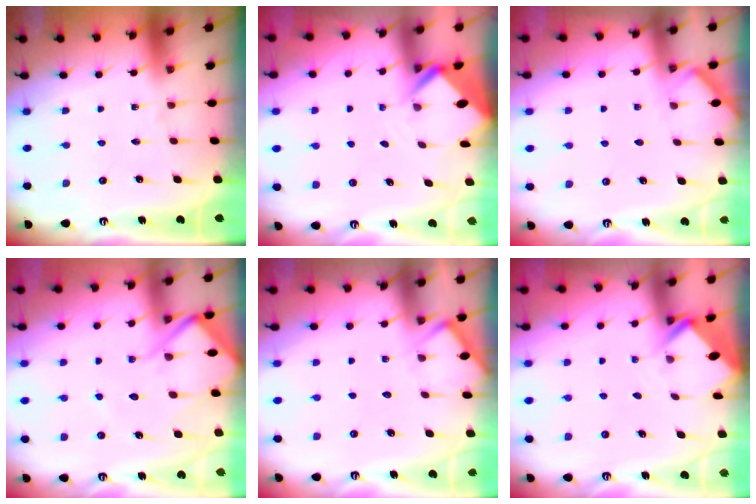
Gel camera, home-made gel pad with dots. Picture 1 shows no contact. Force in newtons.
{"total": 3.1, "press": 3.1, "slide": 0.2}
{"total": 3.0, "press": 2.9, "slide": 0.3}
{"total": 9.3, "press": 9.2, "slide": 1.0}
{"total": 5.4, "press": 5.4, "slide": 0.6}
{"total": 2.7, "press": 2.7, "slide": 0.2}